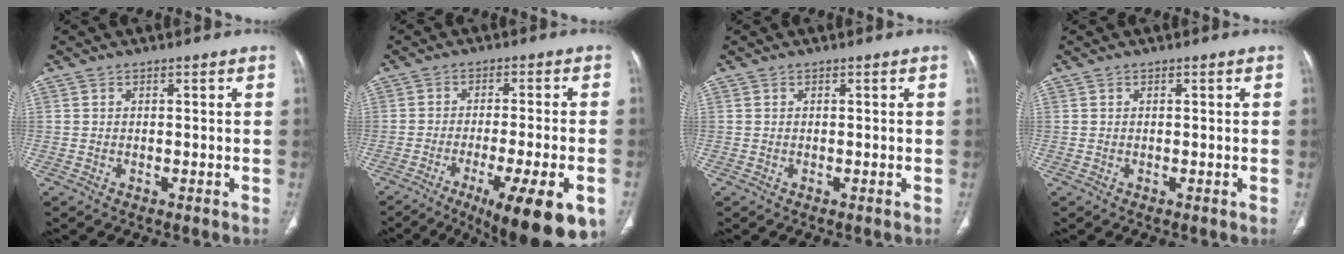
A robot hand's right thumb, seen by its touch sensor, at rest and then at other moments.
{"total": 16.4, "force": [-8.4, 3.4, 13.6], "torque": [-0.155, 0.005, -0.119]}
{"total": 0.0}
{"total": 0.0}